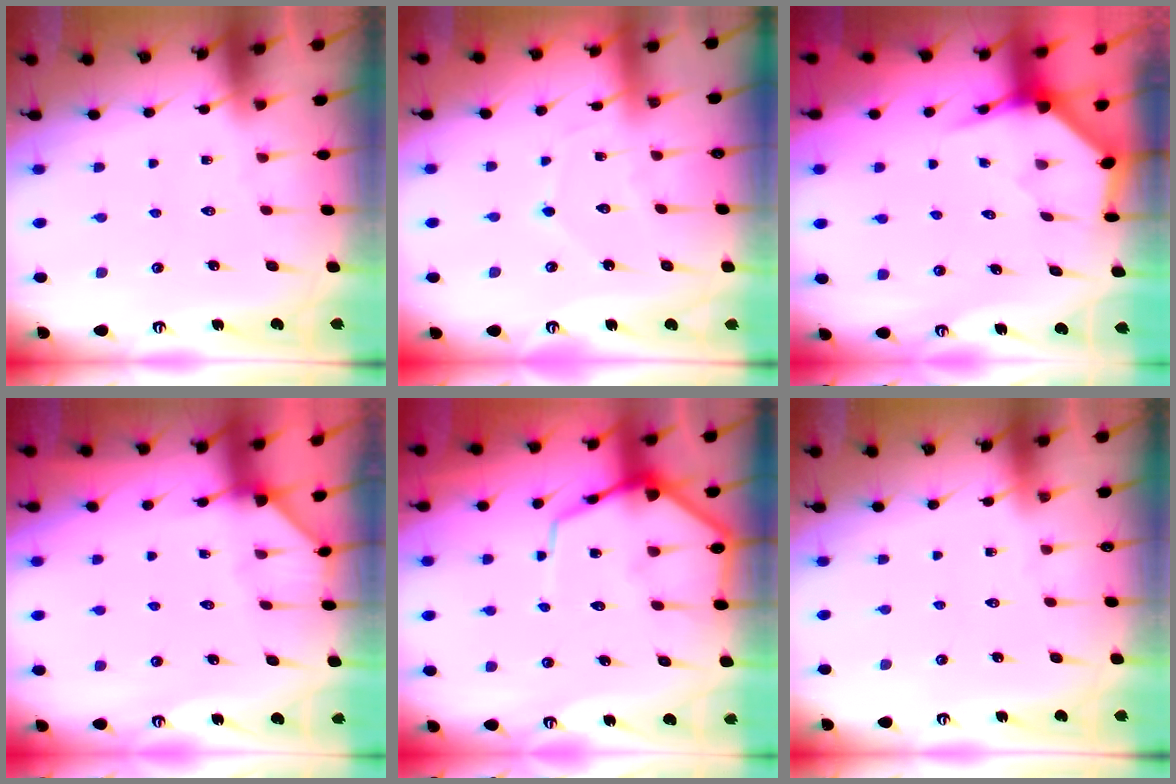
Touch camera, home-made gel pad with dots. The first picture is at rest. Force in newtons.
{"total": 5.2, "press": 5.2, "slide": 0.5}
{"total": 4.1, "press": 4.1, "slide": 0.4}
{"total": 2.0, "press": 2.0, "slide": 0.1}
{"total": 9.7, "press": 9.7, "slide": 1.0}
{"total": 0.0}